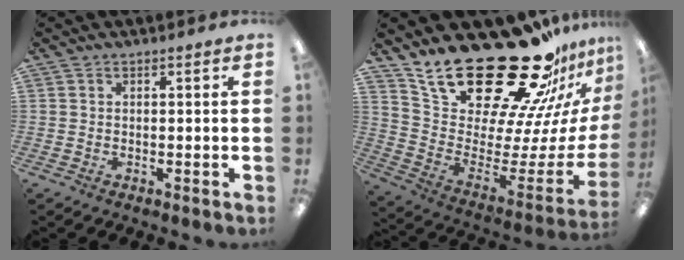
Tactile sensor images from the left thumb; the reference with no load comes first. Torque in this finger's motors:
{"motor_torque": [2.18, 2.19, 1.40, -1.37, 0.06]}